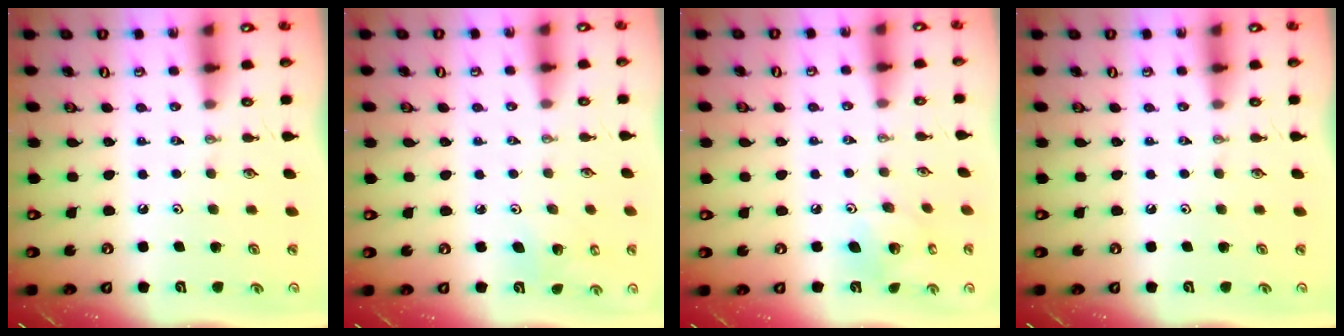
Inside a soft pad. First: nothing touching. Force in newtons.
{"total": 5.1, "press": 5.0, "slide": 1.0}
{"total": 7.4, "press": 7.4, "slide": 0.2}
{"total": 0.0}